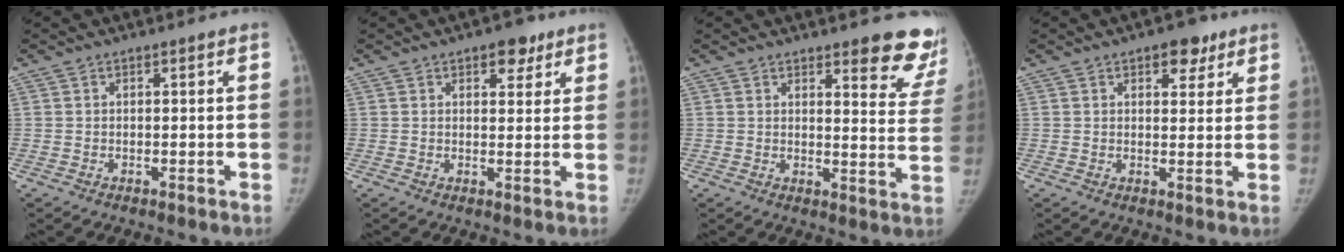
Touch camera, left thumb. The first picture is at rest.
{"total": 4.8, "force": [2.8, 2.6, 2.9], "torque": [-0.010, -0.011, 0.036]}
{"total": 11.3, "force": [9.1, 3.1, 5.9], "torque": [-0.026, -0.063, 0.089]}
{"total": 5.4, "force": [3.2, 3.0, 3.3], "torque": [-0.012, -0.011, 0.040]}